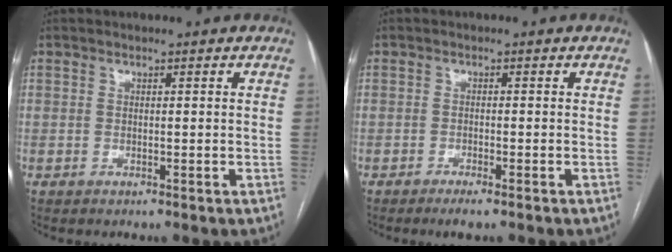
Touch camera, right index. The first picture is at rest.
{"total": 2.2, "force": [-1.6, 0.2, 1.5], "torque": [-0.026, -0.004, -0.026]}